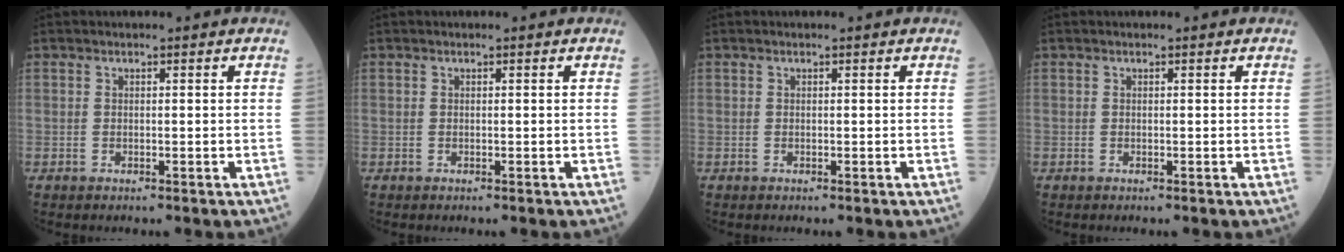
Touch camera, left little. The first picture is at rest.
{"total": 0.0}
{"total": 0.0}
{"total": 0.0}